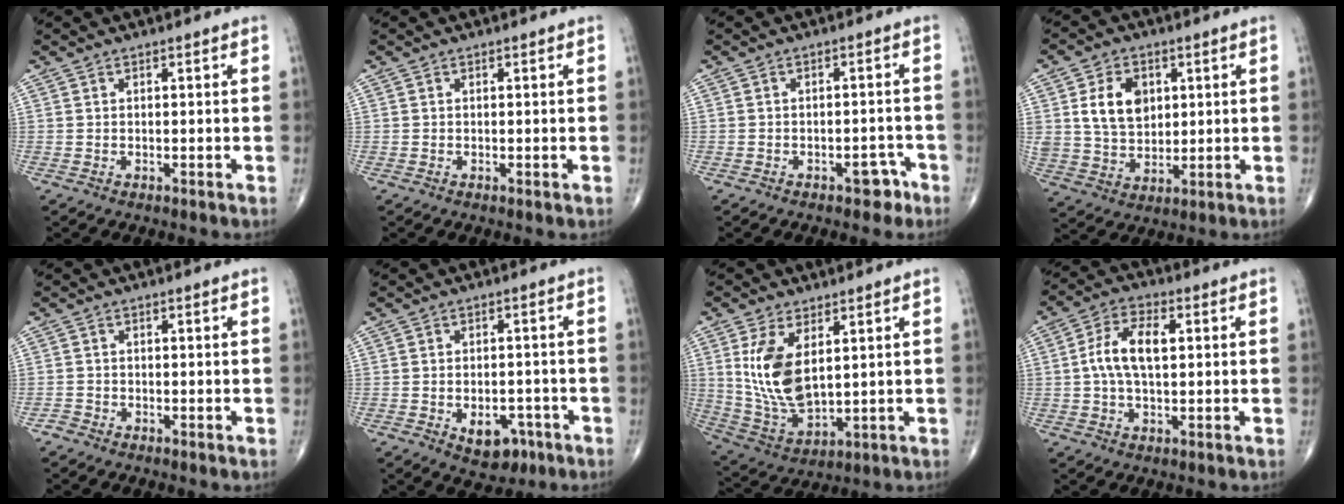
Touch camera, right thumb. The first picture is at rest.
{"total": 0.0}
{"total": 3.7, "force": [-2.4, 2.1, 1.8], "torque": [-0.004, 0.022, -0.028]}
{"total": 10.7, "force": [3.0, 7.8, 6.6], "torque": [-0.093, -0.014, 0.063]}
{"total": 1.1, "force": [-1.0, 0.5, 0.0], "torque": [0.002, 0.000, -0.026]}
{"total": 6.9, "force": [-2.9, 4.4, 4.4], "torque": [-0.038, 0.016, -0.031]}
{"total": 12.8, "force": [3.4, 6.7, 10.4], "torque": [-0.197, -0.020, 0.084]}
{"total": 8.9, "force": [1.0, 4.5, 7.6], "torque": [-0.149, 0.017, 0.014]}